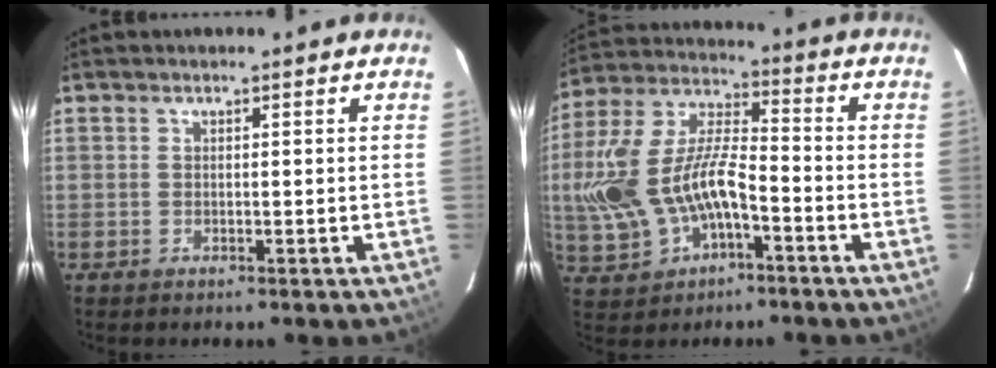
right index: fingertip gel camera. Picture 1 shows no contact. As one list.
[{"total": 16.5, "force": [-4.3, 8.6, 13.4], "torque": [-0.300, 0.007, -0.068]}]